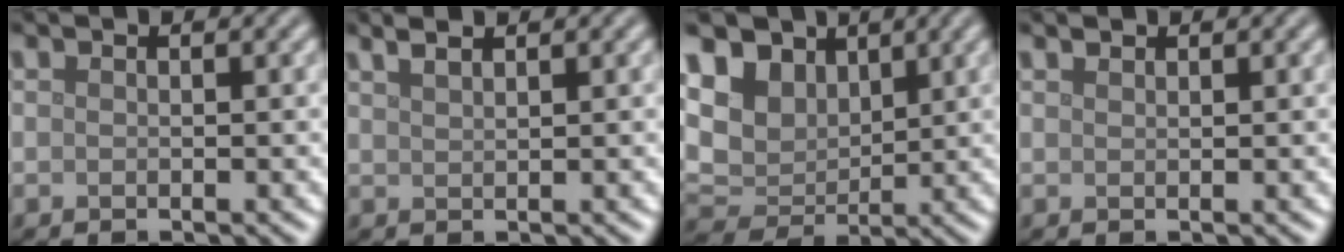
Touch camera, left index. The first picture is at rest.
{"total": 2.2, "force": [1.7, 0.8, 1.2], "torque": [-0.004, 0.008, 0.008]}
{"total": 8.3, "force": [3.9, 6.0, 4.1], "torque": [-0.110, 0.019, 0.057]}
{"total": 0.6, "force": [0.6, 0.1, 0.0], "torque": [0.001, 0.001, 0.013]}